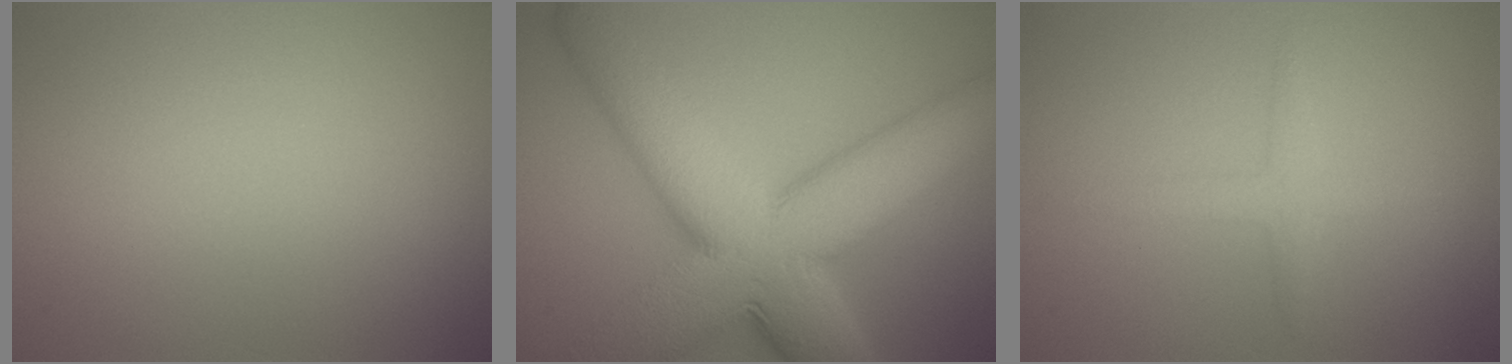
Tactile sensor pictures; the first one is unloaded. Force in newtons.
{"total": 13.8, "press": 13.8, "slide": 0.2}
{"total": 1.6, "press": 1.6, "slide": 0.1}